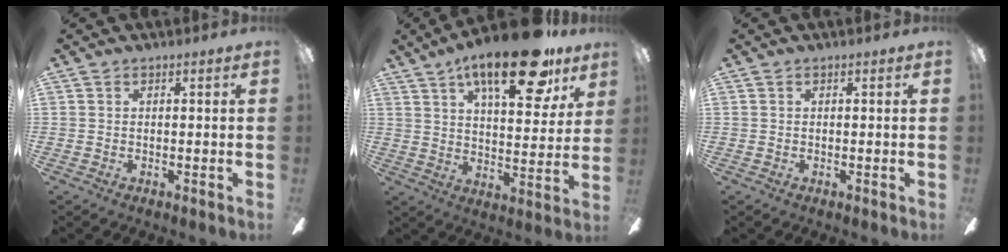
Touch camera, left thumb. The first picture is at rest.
{"total": 21.2, "force": [13.2, 7.6, 14.8], "torque": [-0.220, -0.063, 0.206]}
{"total": 0.0}